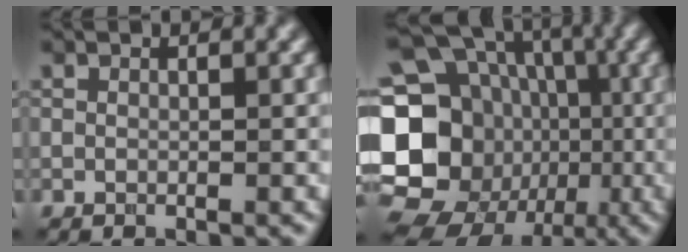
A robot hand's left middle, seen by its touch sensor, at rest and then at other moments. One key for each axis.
{"total": 23.1, "fx": -4.5, "fy": 20.8, "fz": 9.2, "tx": -0.190, "ty": 0.011, "tz": -0.118}